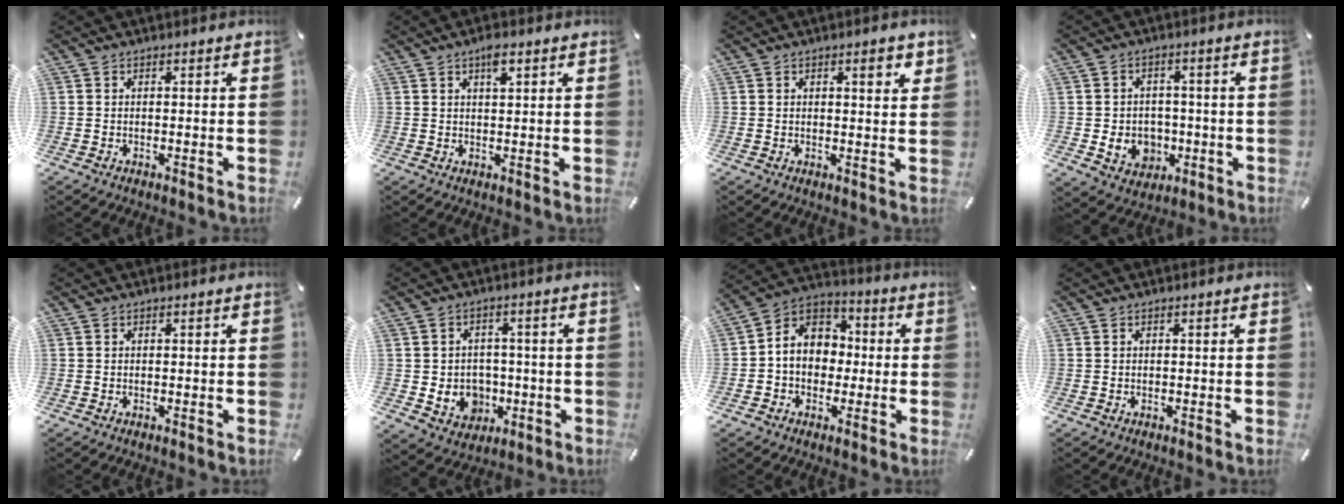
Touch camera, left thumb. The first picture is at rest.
{"total": 3.3, "force": [1.9, 1.1, 2.5], "torque": [-0.046, 0.002, 0.030]}
{"total": 3.6, "force": [1.8, 1.1, 2.9], "torque": [-0.036, -0.006, 0.024]}
{"total": 8.1, "force": [-1.7, 7.1, 3.6], "torque": [-0.062, 0.010, -0.029]}
{"total": 0.0}
{"total": 7.9, "force": [-1.1, 7.4, 2.8], "torque": [-0.063, 0.002, -0.013]}
{"total": 9.3, "force": [-0.6, 8.6, 3.6], "torque": [-0.094, 0.007, -0.014]}
{"total": 0.0}